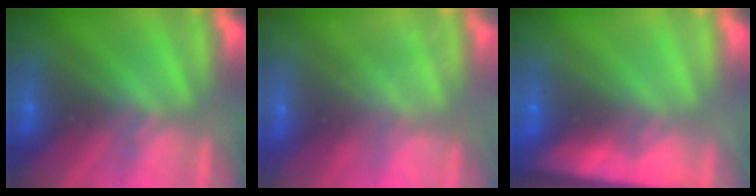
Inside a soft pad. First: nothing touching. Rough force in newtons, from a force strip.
{"total": 2.3}
{"total": 9.0}